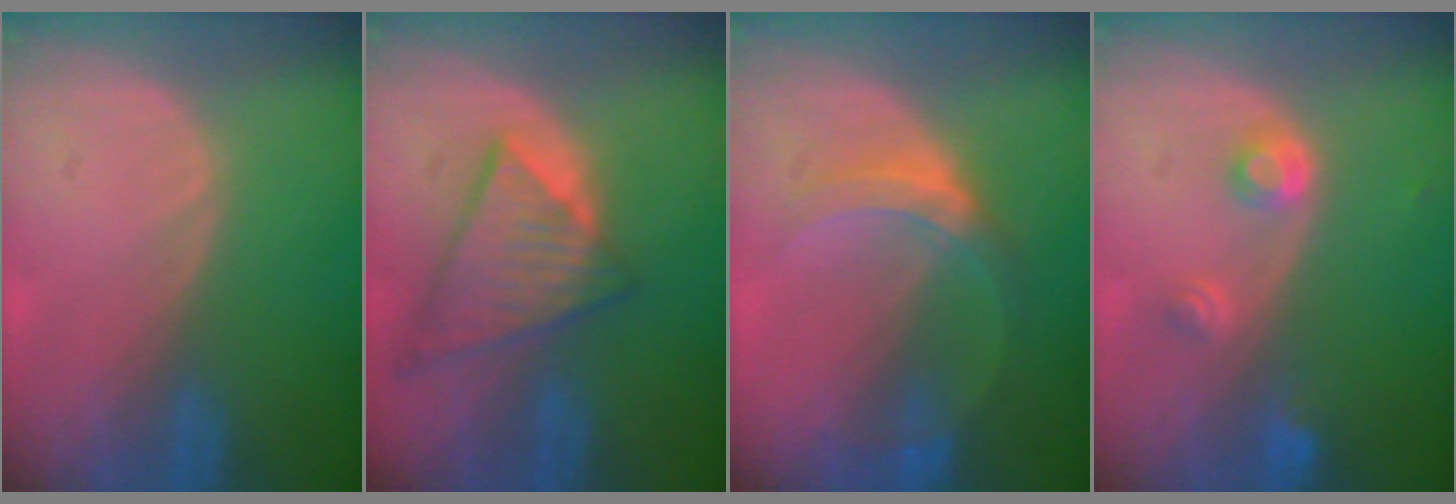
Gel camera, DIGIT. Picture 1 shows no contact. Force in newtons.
{"total": 9.0, "press": 7.8, "slide": 4.4}
{"total": 5.3, "press": 4.9, "slide": 1.9}
{"total": 2.9, "press": 2.9, "slide": 0.5}